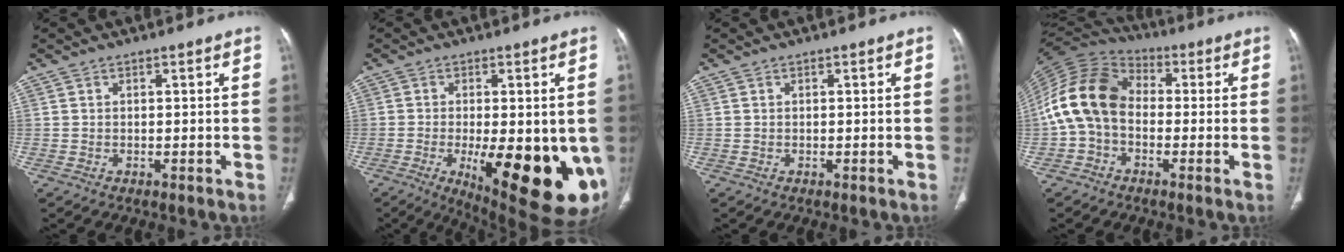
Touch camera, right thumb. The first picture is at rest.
{"total": 21.2, "force": [-5.5, 7.6, 19.0], "torque": [-0.203, -0.027, -0.052]}
{"total": 0.0}
{"total": 14.4, "force": [-1.1, 10.4, 9.9], "torque": [-0.193, 0.038, -0.034]}